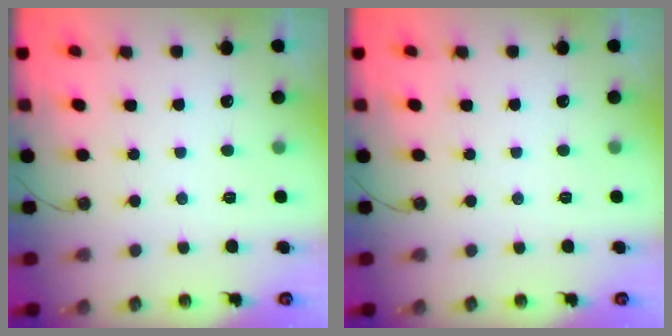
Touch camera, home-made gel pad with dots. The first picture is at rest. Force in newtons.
{"total": 0.0}